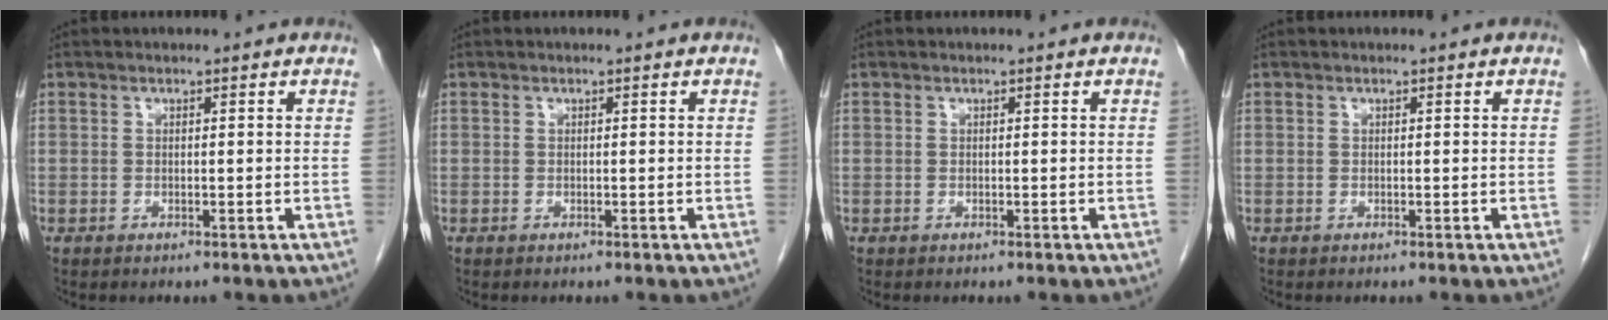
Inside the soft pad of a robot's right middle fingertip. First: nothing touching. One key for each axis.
{"total": 0.0}
{"total": 0.0}
{"total": 0.0}